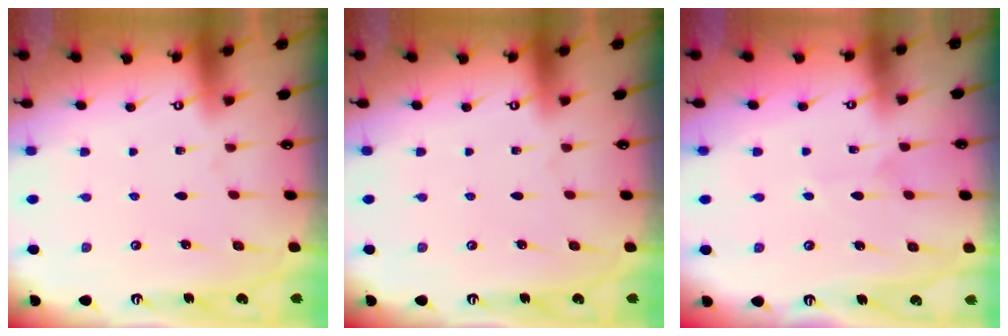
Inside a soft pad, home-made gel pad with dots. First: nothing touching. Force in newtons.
{"total": 0.0}
{"total": 4.6, "press": 4.6, "slide": 0.4}